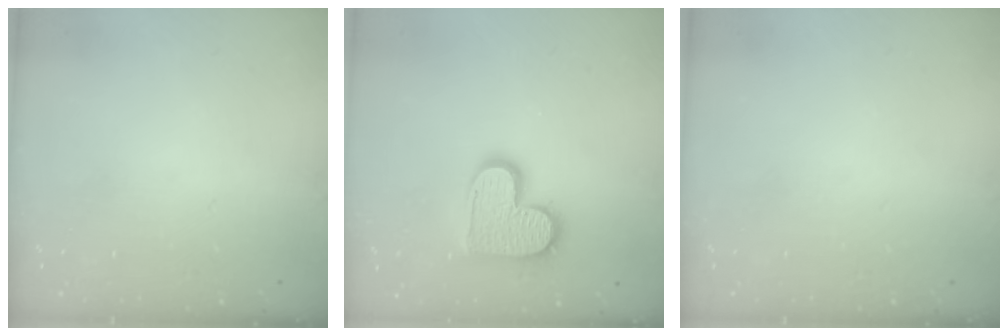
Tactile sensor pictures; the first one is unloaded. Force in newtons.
{"total": 13.5, "press": 13.5, "slide": 0.8}
{"total": 0.0}